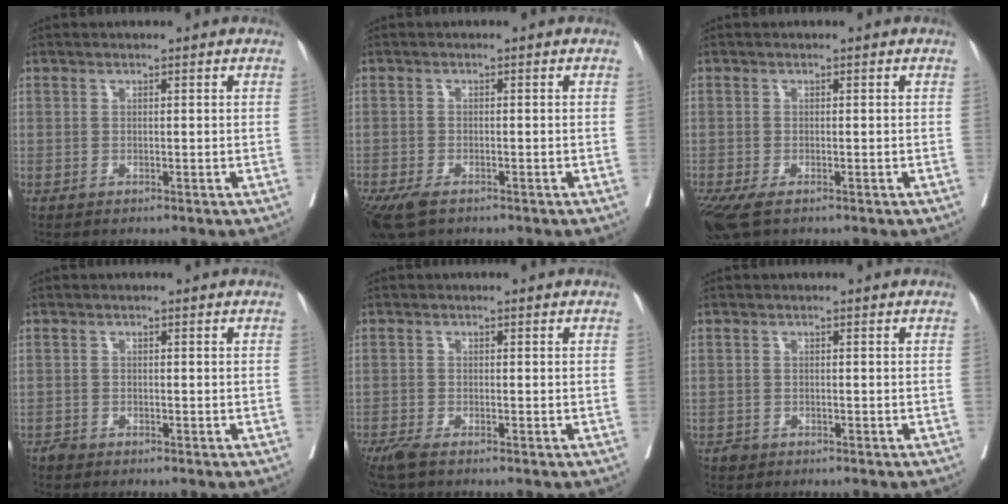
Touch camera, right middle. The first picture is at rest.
{"total": 6.4, "force": [-4.4, 2.7, 3.8], "torque": [-0.077, -0.015, -0.075]}
{"total": 5.4, "force": [-3.5, 2.1, 3.5], "torque": [-0.071, -0.017, -0.063]}
{"total": 1.0, "force": [-0.9, 0.3, 0.0], "torque": [-0.002, 0.001, -0.019]}
{"total": 3.1, "force": [-2.5, 0.4, 1.8], "torque": [-0.038, -0.010, -0.049]}
{"total": 1.1, "force": [-0.8, 0.7, -0.1], "torque": [-0.003, 0.003, -0.016]}